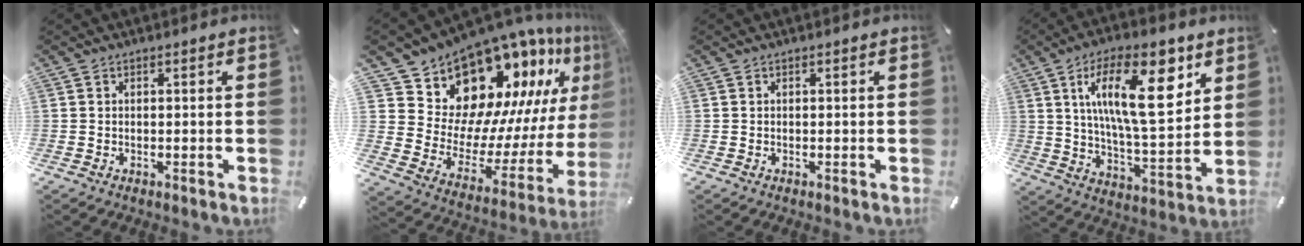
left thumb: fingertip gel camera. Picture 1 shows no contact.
{"total": 18.0, "force": [15.5, 7.9, 4.8], "torque": [-0.062, -0.157, 0.272]}
{"total": 0.0}
{"total": 21.2, "force": [8.6, 8.2, 17.6], "torque": [-0.290, -0.027, 0.129]}